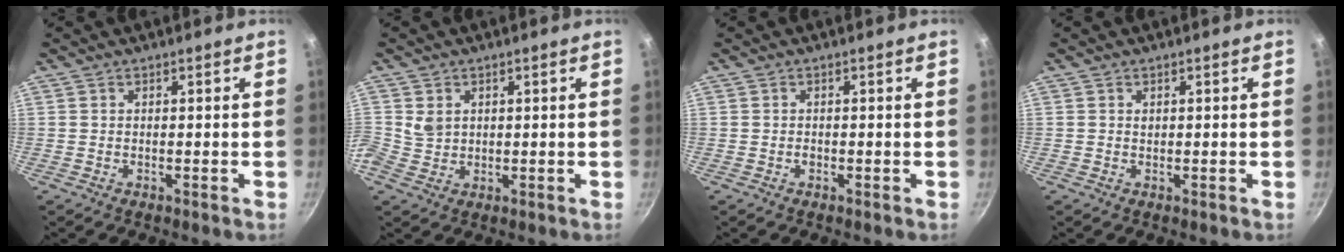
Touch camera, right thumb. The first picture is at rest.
{"total": 2.8, "force": [0.8, 2.4, 1.2], "torque": [-0.013, -0.006, 0.017]}
{"total": 0.5, "force": [-0.2, 0.4, 0.3], "torque": [-0.004, 0.003, -0.005]}
{"total": 0.5, "force": [0.2, 0.4, 0.2], "torque": [-0.002, -0.001, 0.003]}